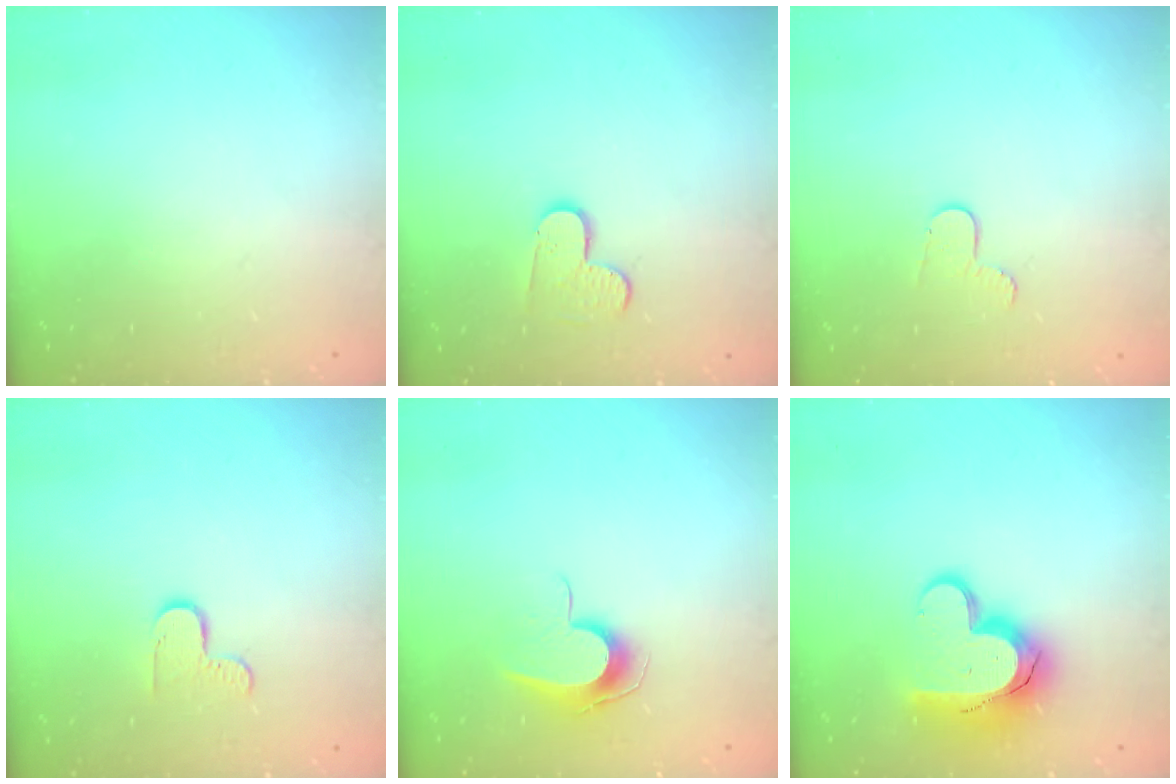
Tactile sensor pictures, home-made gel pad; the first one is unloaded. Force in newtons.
{"total": 4.2, "press": 4.2, "slide": 0.4}
{"total": 5.1, "press": 5.1, "slide": 0.5}
{"total": 4.7, "press": 4.7, "slide": 0.4}
{"total": 8.4, "press": 8.3, "slide": 0.7}
{"total": 14.1, "press": 14.0, "slide": 1.2}